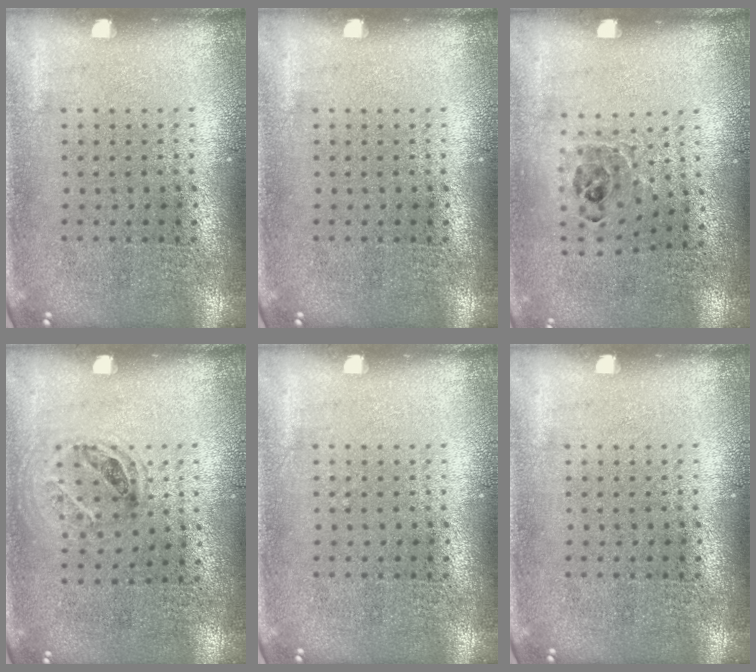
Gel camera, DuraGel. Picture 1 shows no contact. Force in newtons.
{"total": 0.0}
{"total": 0.9, "press": 0.8, "slide": 0.3}
{"total": 1.1, "press": 0.8, "slide": 0.7}
{"total": 0.0}
{"total": 0.0}